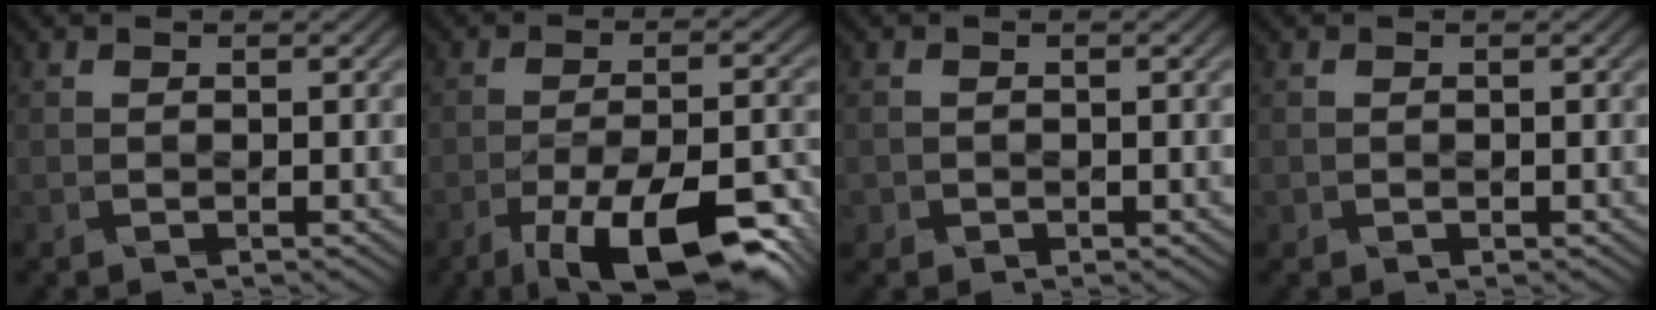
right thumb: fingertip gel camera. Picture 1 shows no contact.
{"total": 15.1, "force": [-9.6, 4.9, 10.6], "torque": [-0.181, -0.022, -0.137]}
{"total": 1.2, "force": [-0.5, 1.1, -0.1], "torque": [-0.008, 0.007, -0.008]}
{"total": 0.5, "force": [-0.1, 0.5, 0.0], "torque": [-0.005, 0.002, -0.001]}